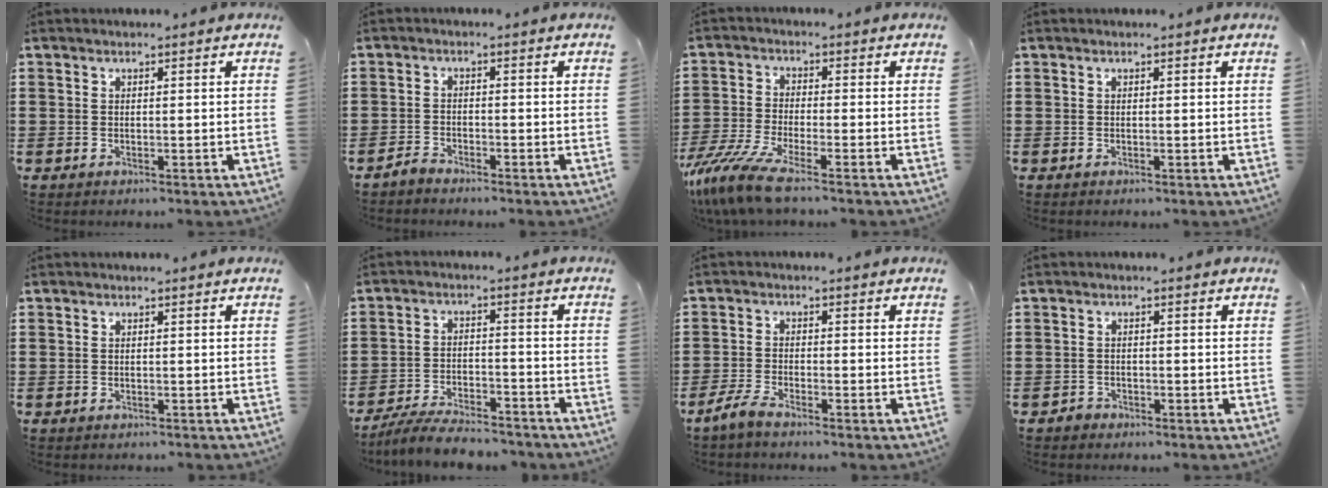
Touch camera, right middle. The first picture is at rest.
{"total": 1.8, "force": [-1.8, 0.3, 0.4], "torque": [-0.019, 0.001, -0.038]}
{"total": 7.9, "force": [-6.0, 1.0, 5.0], "torque": [-0.129, -0.017, -0.124]}
{"total": 0.0}
{"total": 0.6, "force": [-0.5, 0.2, -0.1], "torque": [0.000, 0.002, -0.012]}
{"total": 6.1, "force": [-5.8, 0.8, 1.9], "torque": [-0.041, 0.001, -0.112]}
{"total": 3.0, "force": [-2.4, 0.4, 1.7], "torque": [-0.051, -0.003, -0.054]}
{"total": 1.2, "force": [-1.0, 0.6, 0.1], "torque": [-0.004, 0.002, -0.023]}